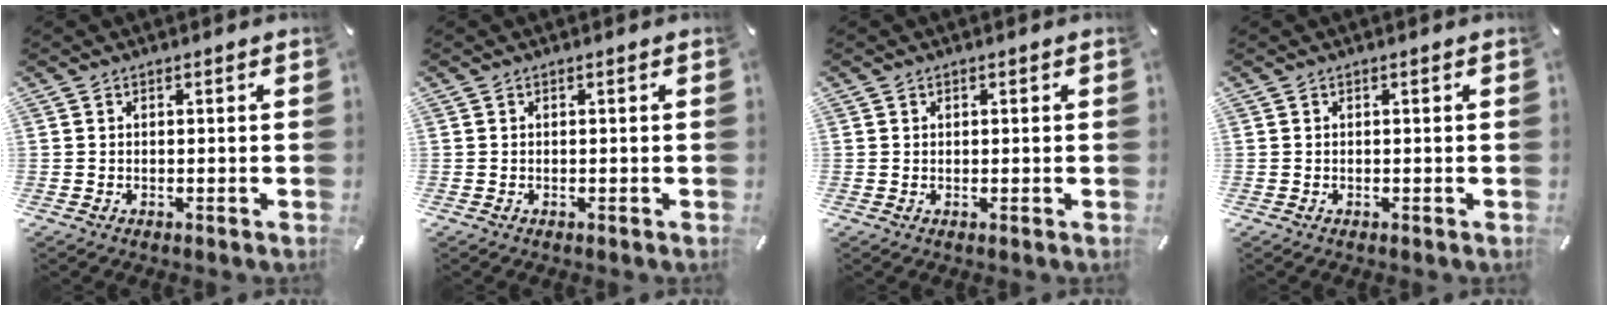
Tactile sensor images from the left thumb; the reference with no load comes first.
{"total": 0.0}
{"total": 0.6, "force": [0.3, 0.5, 0.1], "torque": [-0.001, 0.002, 0.005]}
{"total": 0.0}